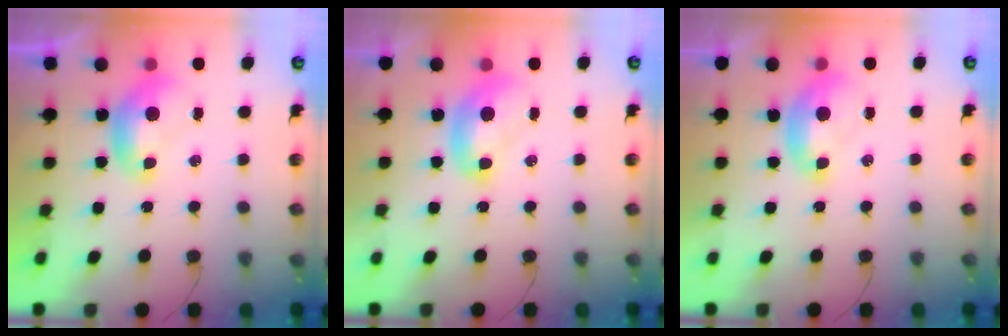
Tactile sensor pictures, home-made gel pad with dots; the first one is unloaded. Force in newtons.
{"total": 2.0, "press": 2.0, "slide": 0.2}
{"total": 1.7, "press": 1.6, "slide": 0.6}